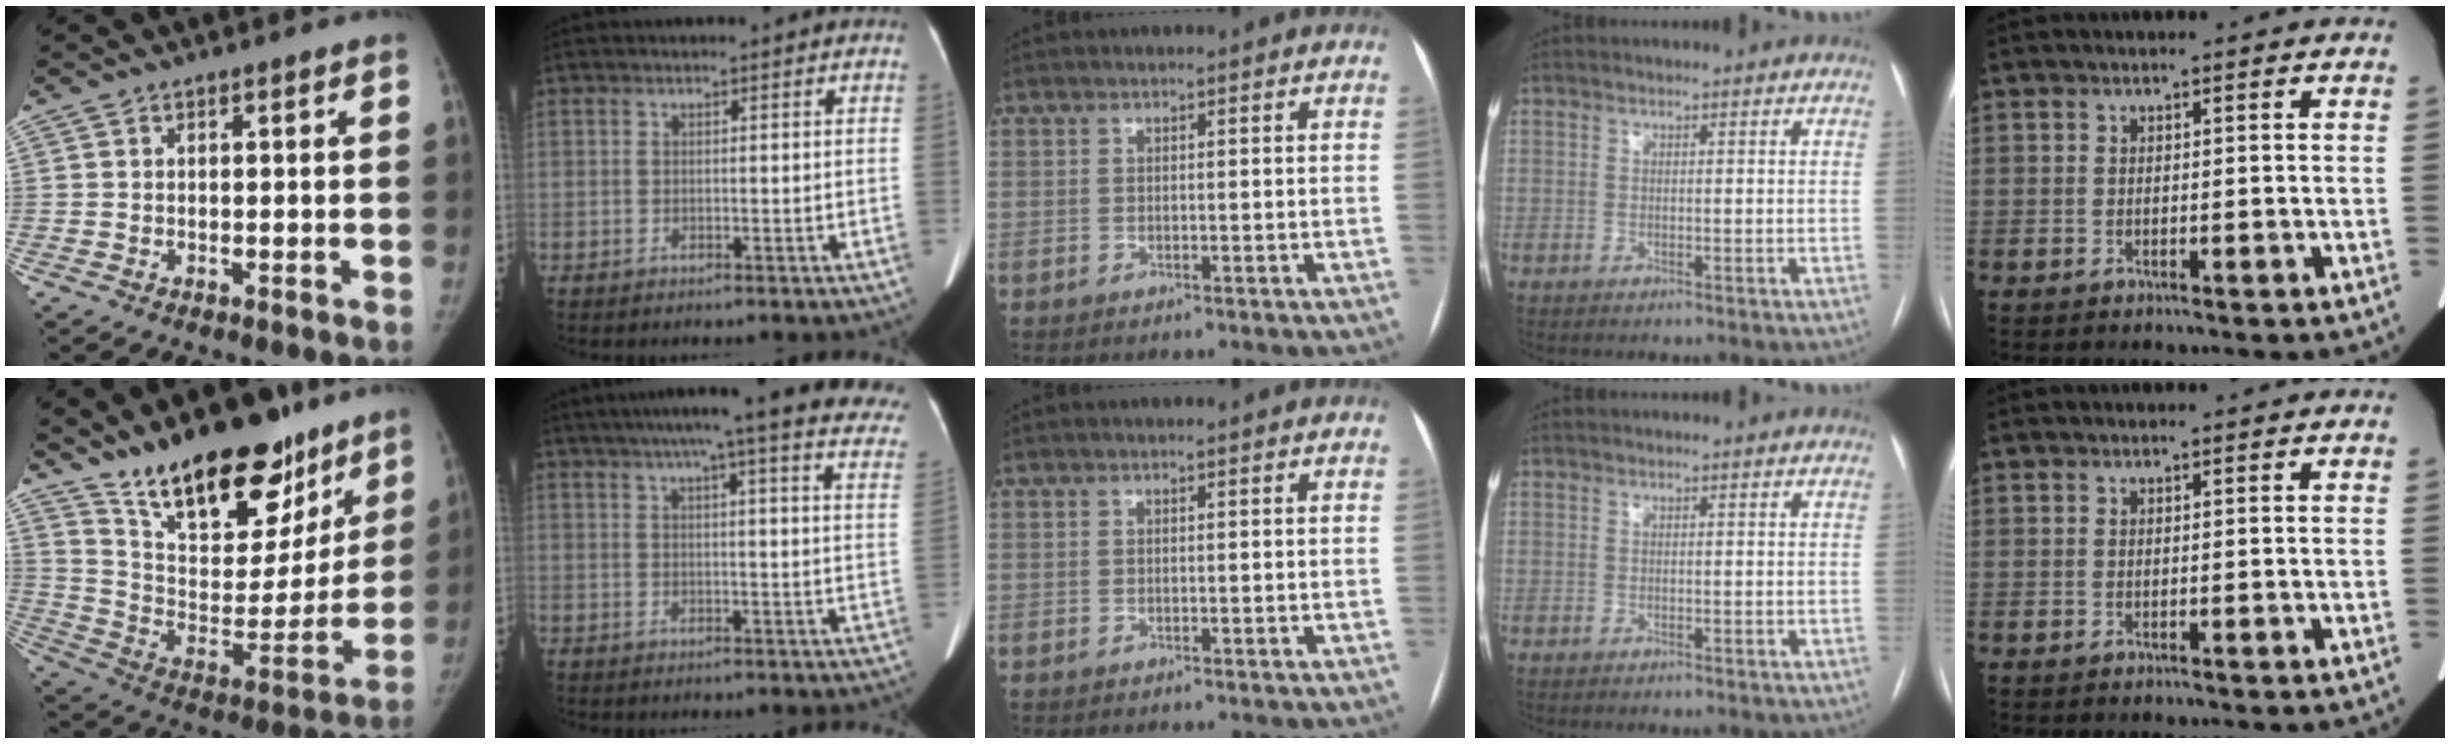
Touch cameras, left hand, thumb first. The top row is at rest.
{"thumb": {"total": 26.1, "force": [18.5, 11.3, 14.6], "torque": [-0.179, -0.087, 0.300]}, "index": {"total": 27.7, "force": [23.7, 2.5, 14.1], "torque": [-0.160, -0.031, 0.270]}}